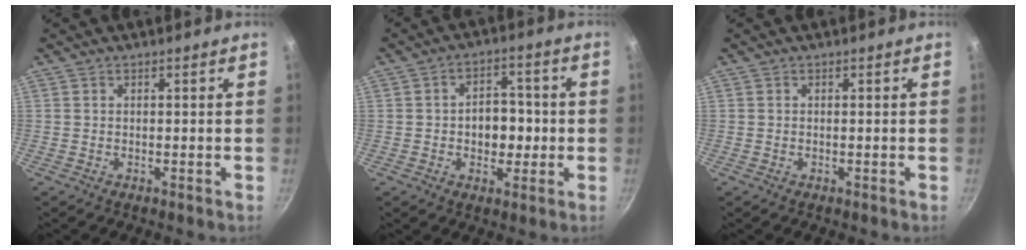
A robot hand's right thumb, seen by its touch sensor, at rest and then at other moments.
{"total": 7.7, "force": [-0.6, 5.5, 5.4], "torque": [-0.042, 0.010, -0.013]}
{"total": 0.0}